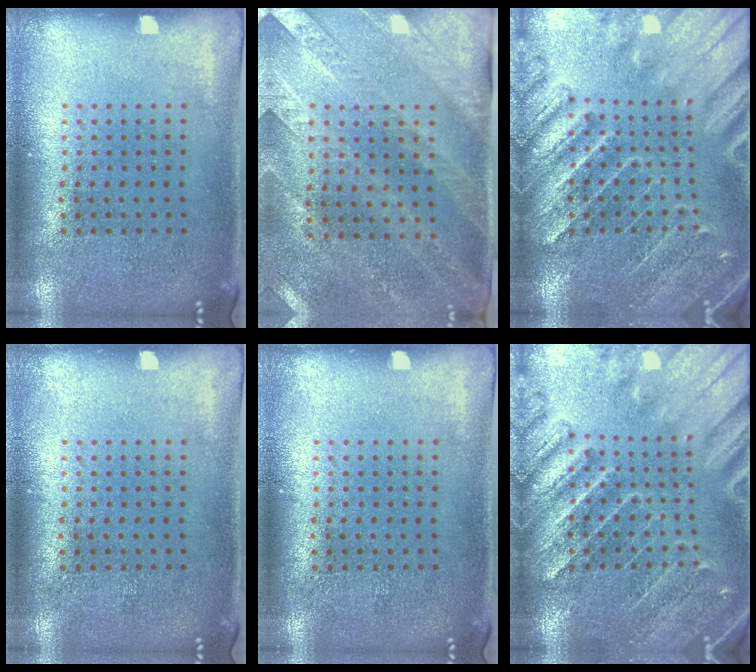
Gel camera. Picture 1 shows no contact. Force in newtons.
{"total": 2.6, "press": 2.3, "slide": 1.3}
{"total": 3.2, "press": 3.0, "slide": 1.2}
{"total": 0.0}
{"total": 0.0}
{"total": 3.2, "press": 3.0, "slide": 1.2}